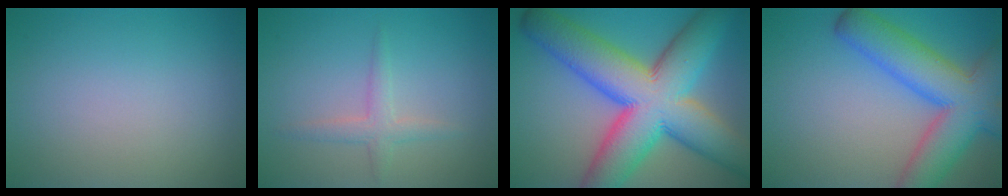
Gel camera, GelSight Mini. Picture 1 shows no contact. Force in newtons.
{"total": 1.9, "press": 1.9, "slide": 0.1}
{"total": 15.5, "press": 15.5, "slide": 0.6}
{"total": 9.6, "press": 9.6, "slide": 0.7}